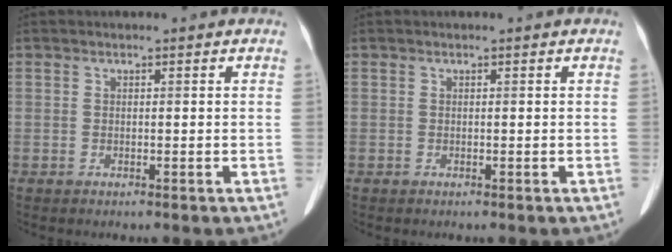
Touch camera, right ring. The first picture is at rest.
{"total": 0.0}